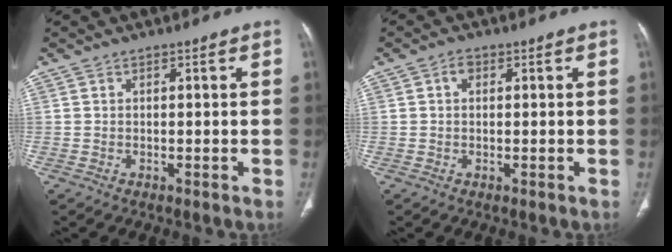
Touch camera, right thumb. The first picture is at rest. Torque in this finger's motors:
{"motor_torque": [1.15, 0.99, 0.00, -0.44, -0.02]}